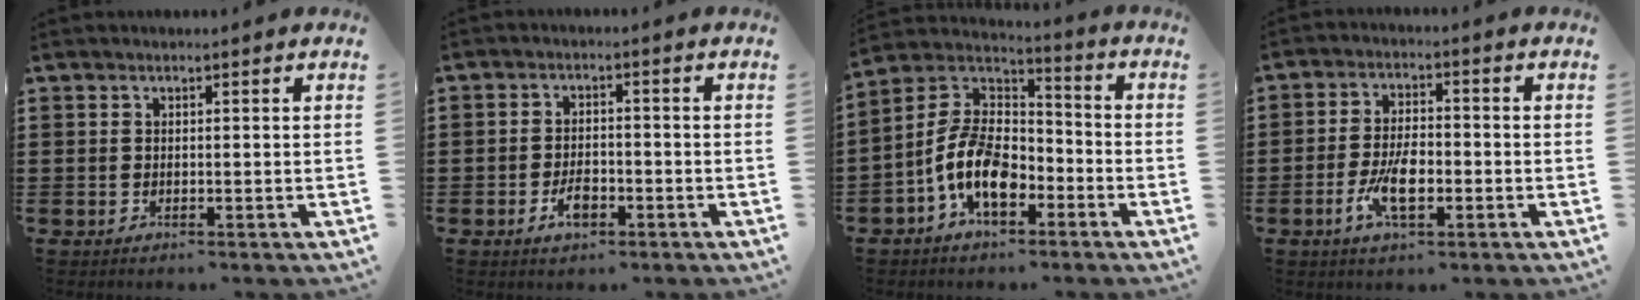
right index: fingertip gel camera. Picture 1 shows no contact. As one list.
[{"total": 3.5, "force": [-1.6, 1.8, 2.5], "torque": [-0.053, -0.002, -0.030]}, {"total": 10.5, "force": [-4.3, 5.7, 7.7], "torque": [-0.188, -0.011, -0.089]}, {"total": 6.8, "force": [-2.2, 2.8, 5.8], "torque": [-0.131, -0.006, -0.045]}]